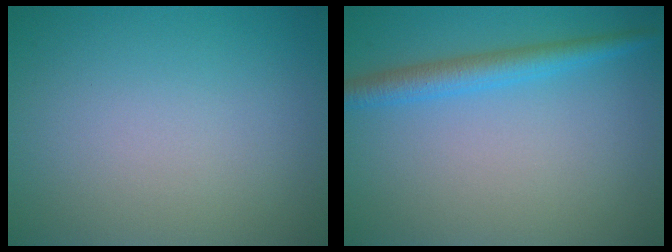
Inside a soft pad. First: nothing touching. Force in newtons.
{"total": 2.9, "press": 2.9, "slide": 0.1}